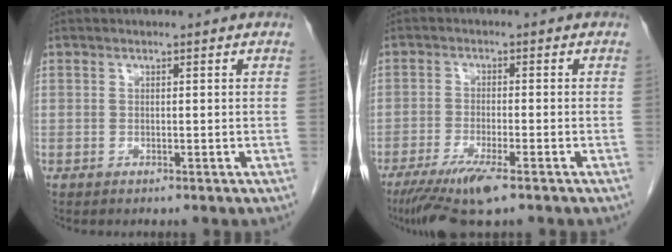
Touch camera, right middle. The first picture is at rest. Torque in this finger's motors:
{"motor_torque": [1.17, -0.97, 0.28, 0.08]}